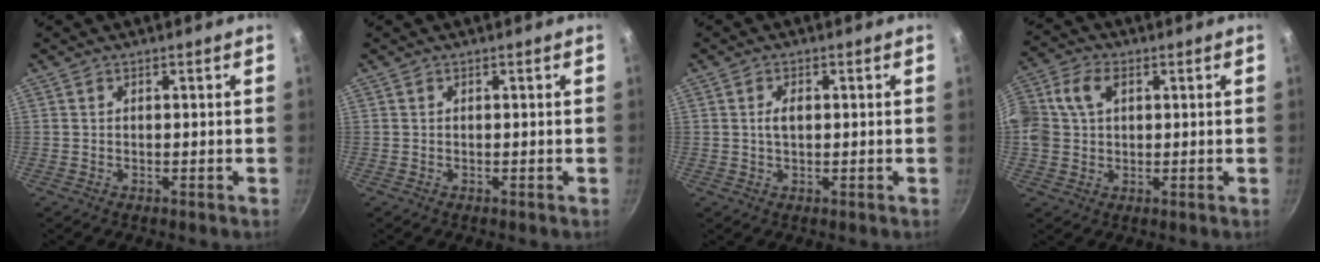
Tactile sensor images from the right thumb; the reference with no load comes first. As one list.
[{"total": 0.0}, {"total": 2.5, "force": [0.3, 1.4, 2.1], "torque": [-0.032, 0.004, 0.006]}, {"total": 13.0, "force": [3.0, 9.9, 8.0], "torque": [-0.184, 0.037, 0.049]}]